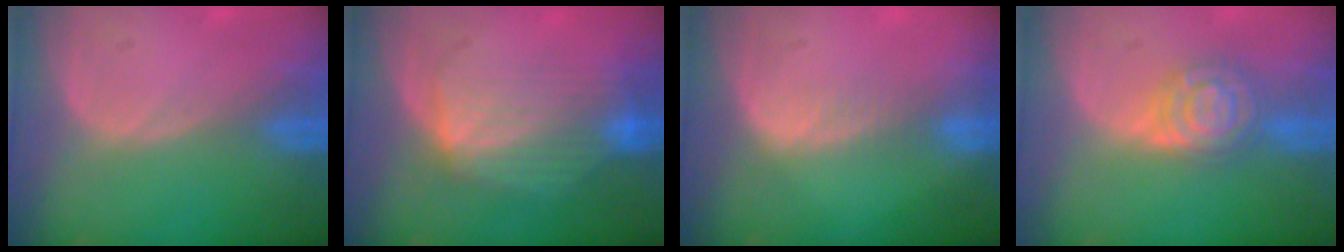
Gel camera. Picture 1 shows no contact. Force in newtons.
{"total": 7.4, "press": 7.3, "slide": 1.4}
{"total": 2.0, "press": 2.0, "slide": 0.1}
{"total": 6.7, "press": 6.6, "slide": 0.4}